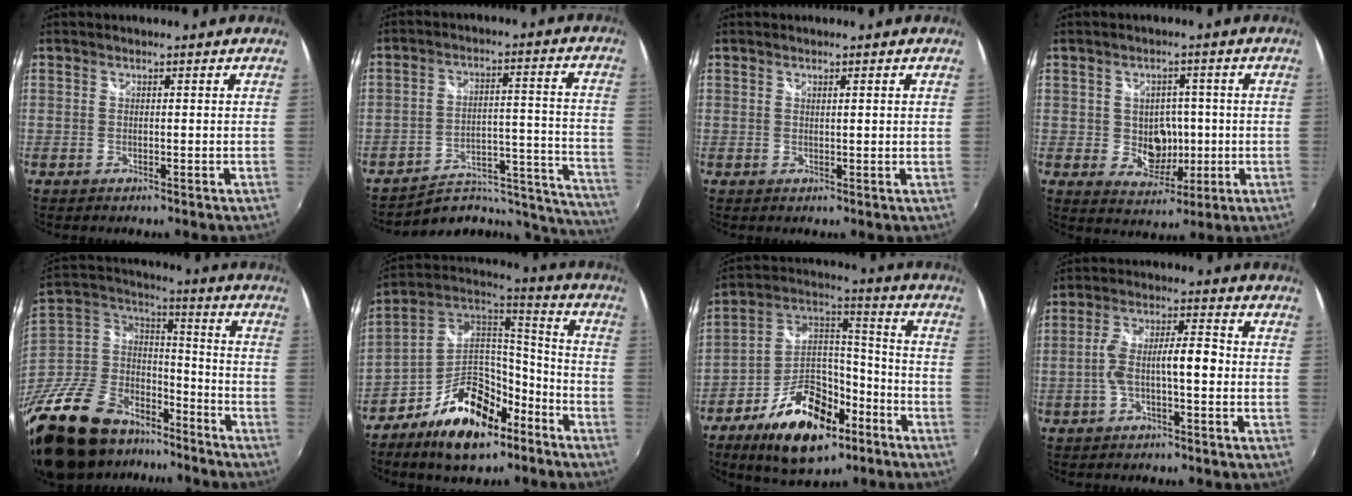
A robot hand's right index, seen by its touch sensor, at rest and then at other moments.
{"total": 21.8, "force": [-20.4, 5.5, 5.3], "torque": [-0.053, 0.031, -0.264]}
{"total": 1.3, "force": [0.6, -0.1, 1.1], "torque": [-0.014, 0.002, 0.010]}
{"total": 6.4, "force": [-0.3, 5.5, 3.3], "torque": [-0.059, 0.006, 0.012]}
{"total": 31.4, "force": [-19.9, 18.8, 15.3], "torque": [-0.362, 0.021, -0.309]}
{"total": 17.6, "force": [-10.3, 8.9, 11.2], "torque": [-0.210, 0.027, -0.173]}
{"total": 19.0, "force": [-10.7, 9.9, 12.3], "torque": [-0.231, 0.024, -0.176]}
{"total": 6.9, "force": [-1.9, 1.6, 6.4], "torque": [-0.127, 0.017, -0.029]}